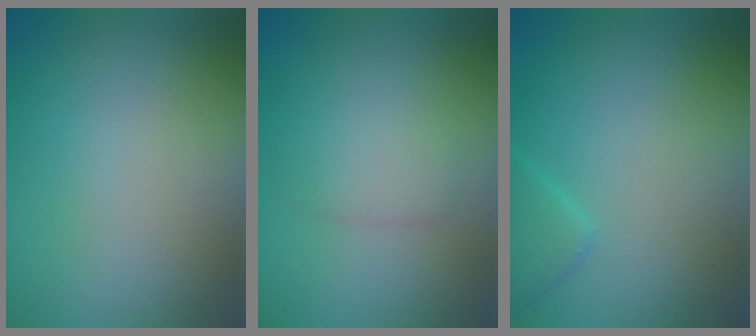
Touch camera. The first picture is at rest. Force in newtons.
{"total": 2.0, "press": 2.0, "slide": 0.1}
{"total": 1.8, "press": 1.8, "slide": 0.2}